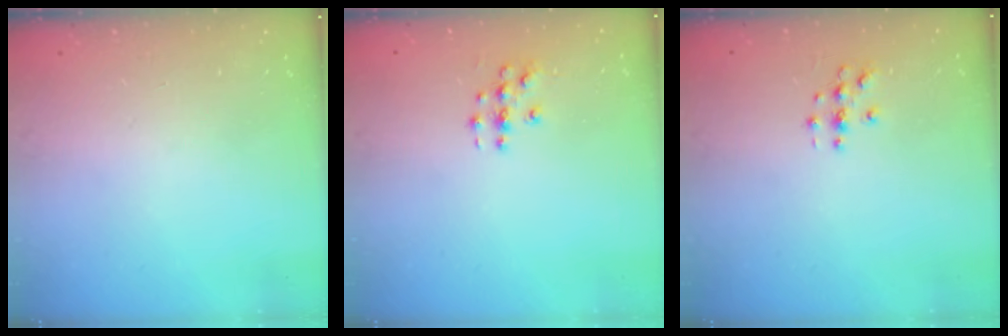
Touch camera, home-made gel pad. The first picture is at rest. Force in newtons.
{"total": 3.4, "press": 3.4, "slide": 0.2}
{"total": 2.8, "press": 2.8, "slide": 0.3}